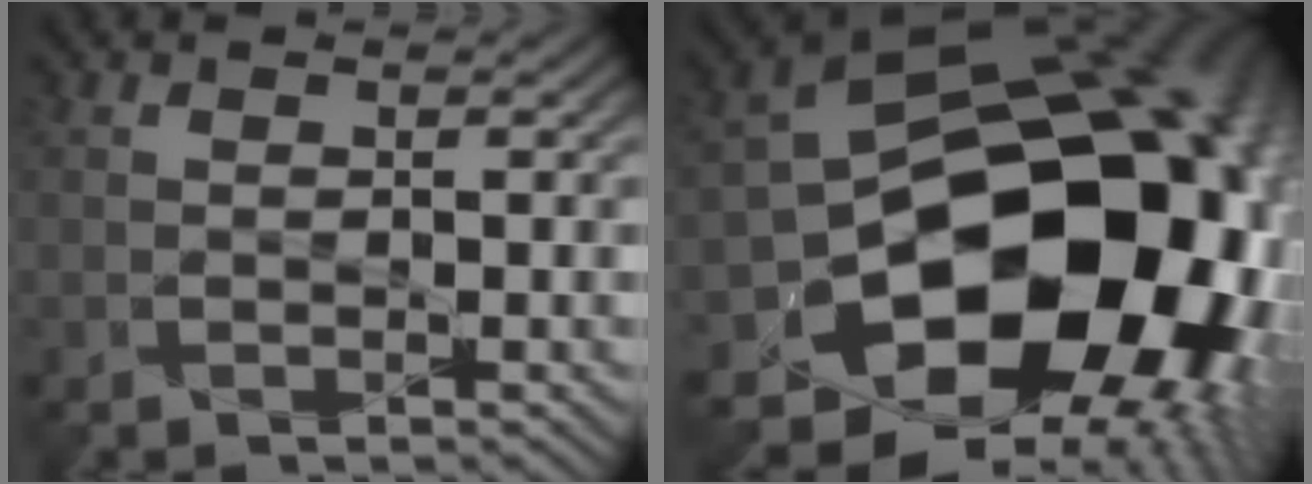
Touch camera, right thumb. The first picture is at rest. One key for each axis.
{"total": 21.9, "fx": -5.2, "fy": 16.2, "fz": 13.8, "tx": -0.230, "ty": -0.050, "tz": -0.061}